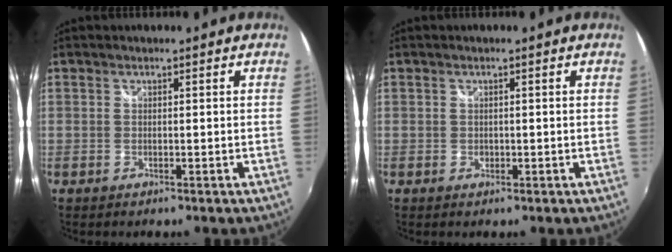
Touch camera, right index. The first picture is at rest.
{"total": 0.7, "force": [-0.2, 0.7, 0.2], "torque": [-0.001, -0.002, -0.003]}